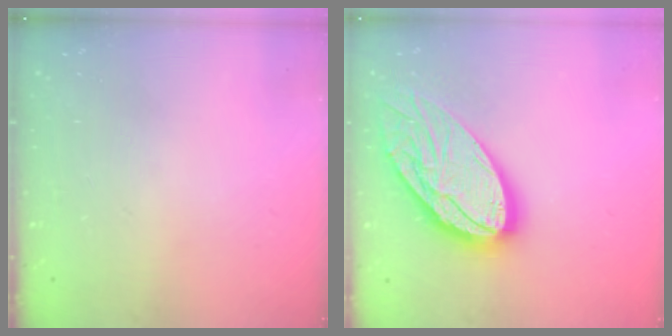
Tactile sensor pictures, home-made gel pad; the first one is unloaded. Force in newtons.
{"total": 24.2, "press": 24.1, "slide": 2.4}